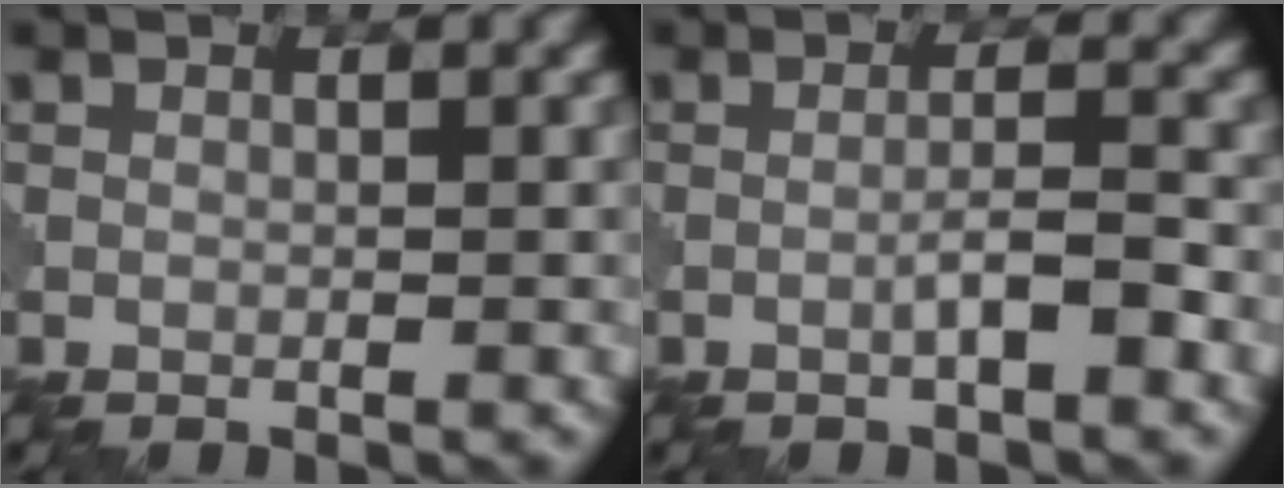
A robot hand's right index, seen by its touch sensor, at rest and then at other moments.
{"total": 2.4, "force": [-1.1, 0.2, 2.2], "torque": [-0.036, 0.010, -0.020]}